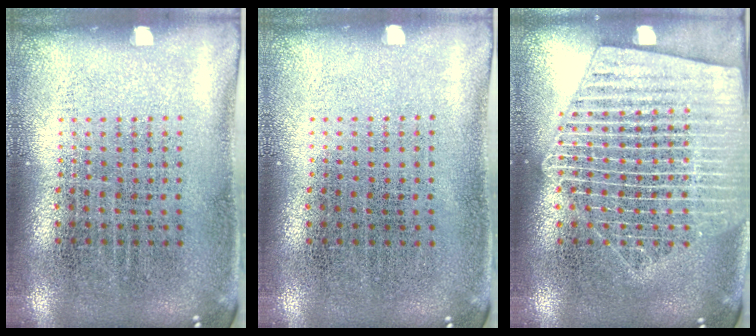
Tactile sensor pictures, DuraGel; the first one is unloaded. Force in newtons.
{"total": 0.0}
{"total": 3.8, "press": 3.8, "slide": 0.4}